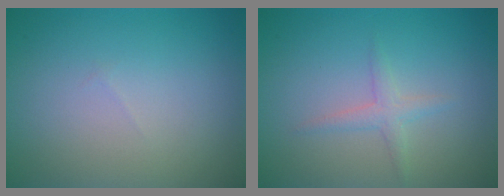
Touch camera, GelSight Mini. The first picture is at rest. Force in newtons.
{"total": 1.5, "press": 1.5, "slide": 0.1}